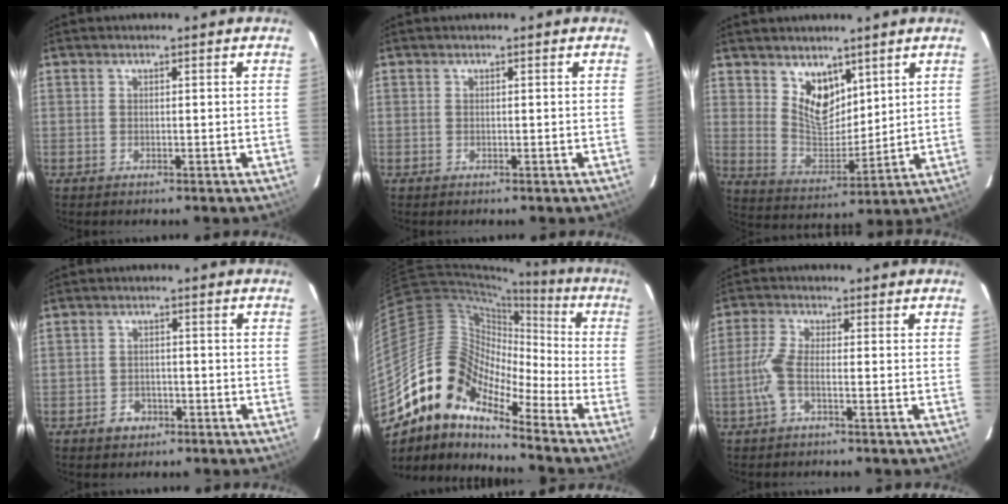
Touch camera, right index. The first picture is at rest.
{"total": 0.0}
{"total": 8.9, "force": [5.6, 5.2, 4.6], "torque": [-0.072, -0.004, 0.114]}
{"total": 3.6, "force": [-2.1, 2.8, 0.8], "torque": [-0.021, 0.007, -0.029]}
{"total": 14.9, "force": [-11.3, 6.3, 7.3], "torque": [-0.109, 0.010, -0.239]}
{"total": 4.7, "force": [-1.7, 1.0, 4.3], "torque": [-0.105, 0.003, -0.033]}